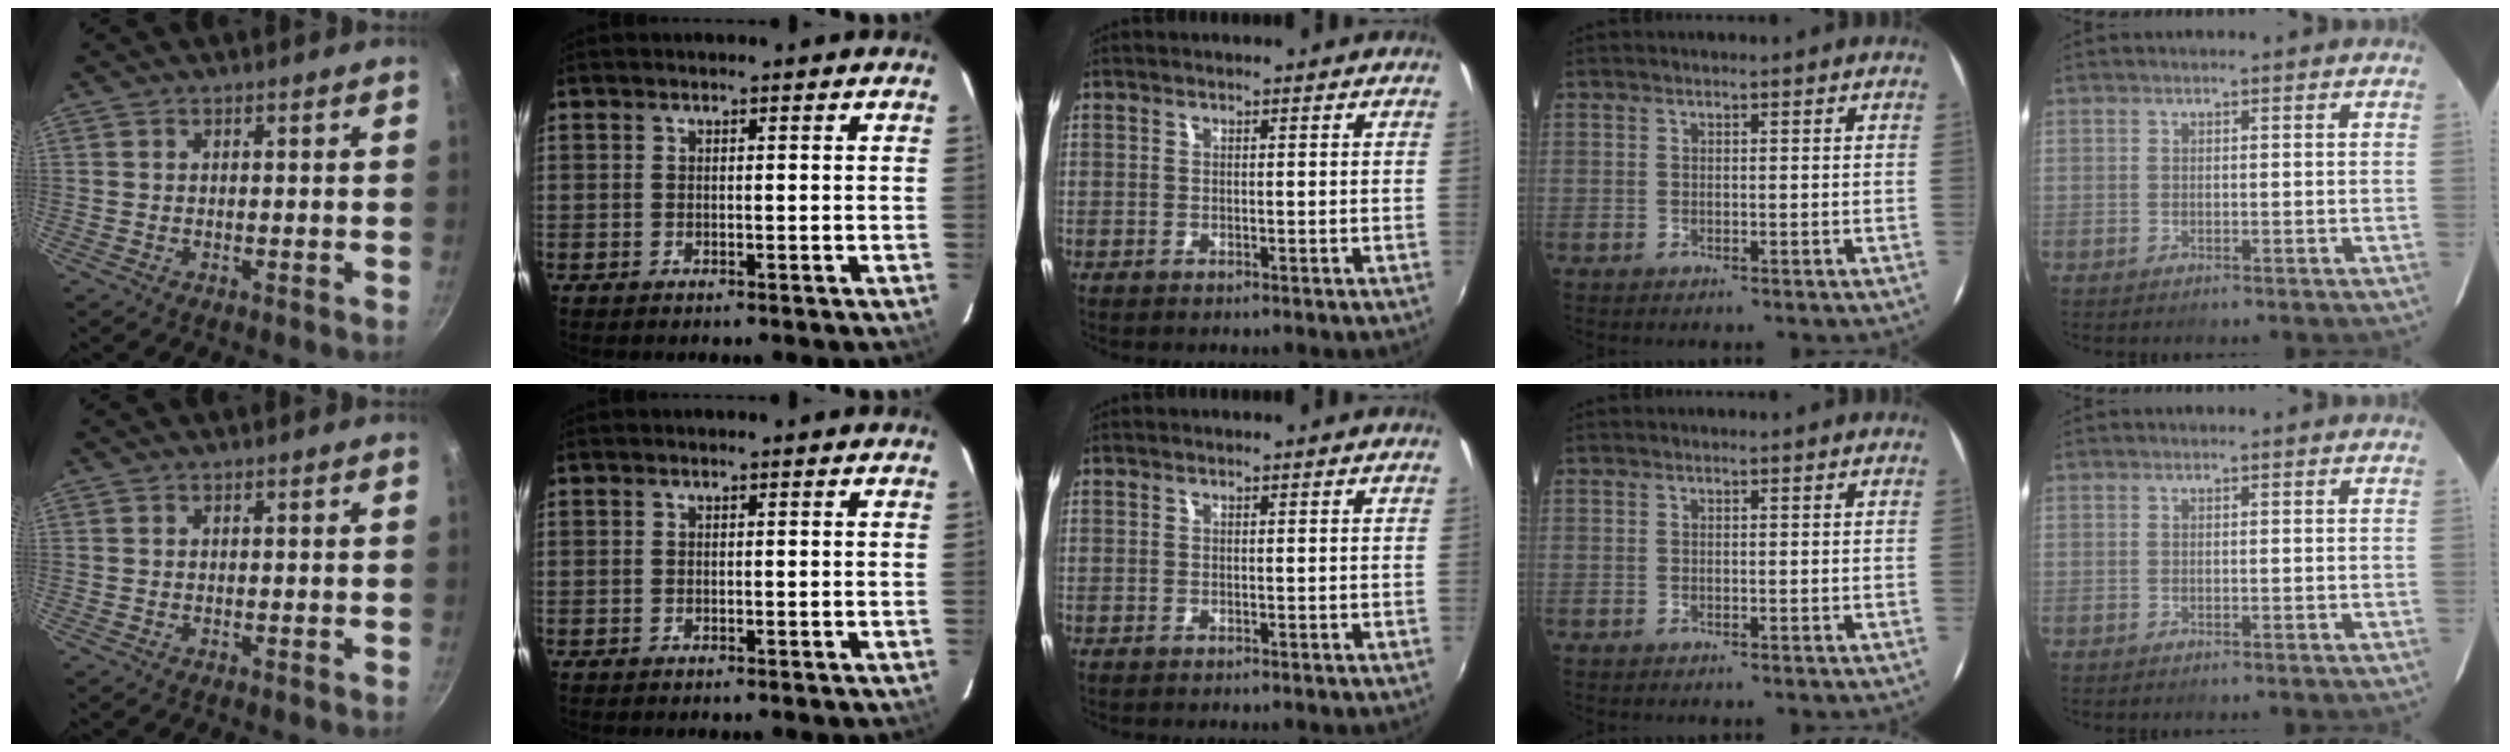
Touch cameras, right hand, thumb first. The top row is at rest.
{}